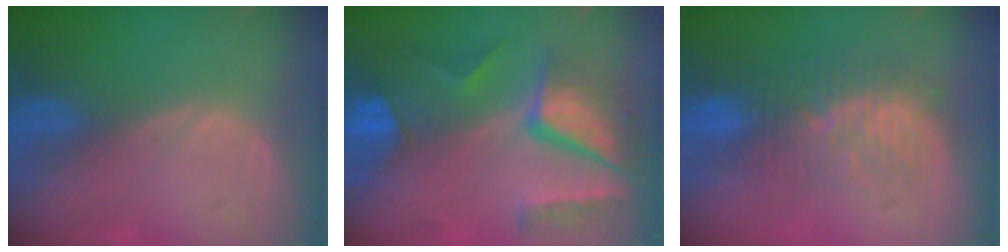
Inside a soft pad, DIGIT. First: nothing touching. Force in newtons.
{"total": 10.3, "press": 8.8, "slide": 5.4}
{"total": 8.5, "press": 7.6, "slide": 3.9}